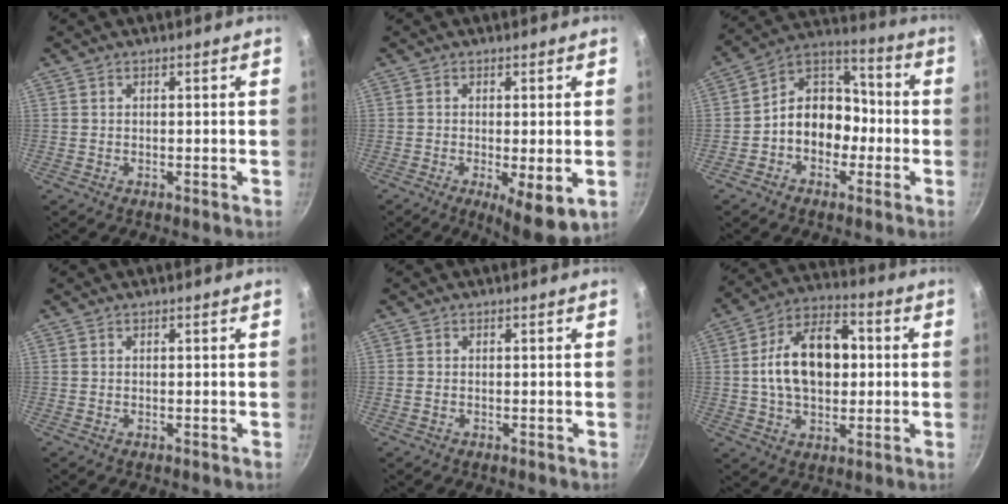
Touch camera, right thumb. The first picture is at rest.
{"total": 9.1, "force": [-2.7, 2.9, 8.2], "torque": [-0.123, -0.022, -0.036]}
{"total": 13.1, "force": [-2.3, 9.7, 8.5], "torque": [-0.097, 0.049, -0.052]}
{"total": 0.0}
{"total": 0.9, "force": [-0.3, 0.6, 0.7], "torque": [-0.022, -0.001, -0.004]}
{"total": 17.1, "force": [1.2, 10.9, 13.1], "torque": [-0.198, 0.026, 0.015]}